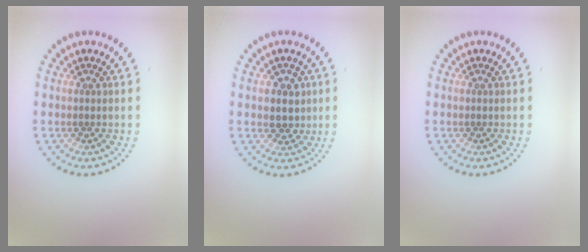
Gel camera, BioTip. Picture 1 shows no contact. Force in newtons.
{"total": 2.7, "press": 2.5, "slide": 0.8}
{"total": 0.0}